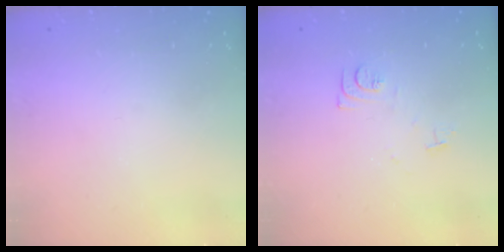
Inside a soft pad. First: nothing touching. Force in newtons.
{"total": 6.4, "press": 6.4, "slide": 0.7}